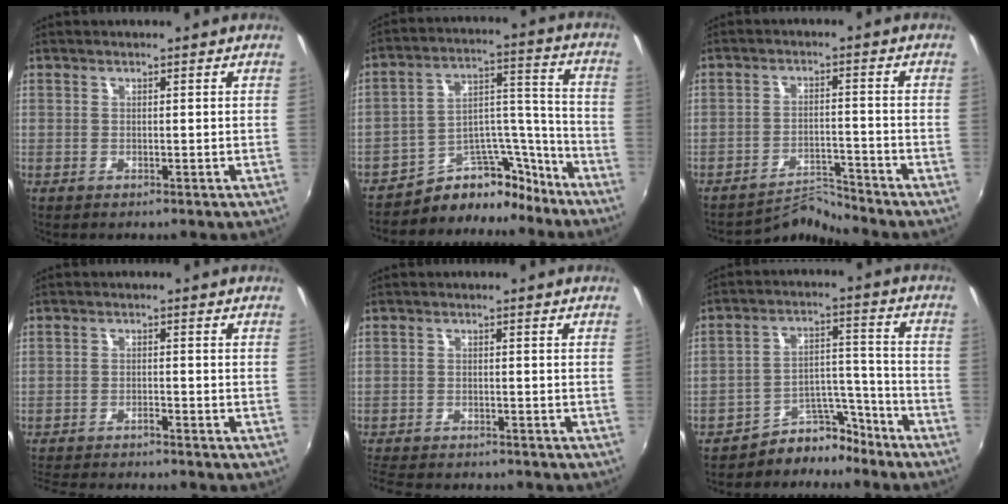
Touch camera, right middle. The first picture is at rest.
{"total": 12.5, "force": [-10.6, 5.8, 3.2], "torque": [-0.032, 0.077, -0.161]}
{"total": 5.4, "force": [-5.1, -1.4, -1.4], "torque": [0.009, 0.019, -0.086]}
{"total": 8.3, "force": [-7.8, 0.9, 2.8], "torque": [-0.075, -0.010, -0.126]}
{"total": 9.8, "force": [-8.8, 2.6, 3.4], "torque": [-0.094, -0.014, -0.141]}
{"total": 8.1, "force": [-7.3, 3.4, 0.7], "torque": [0.000, 0.051, -0.119]}